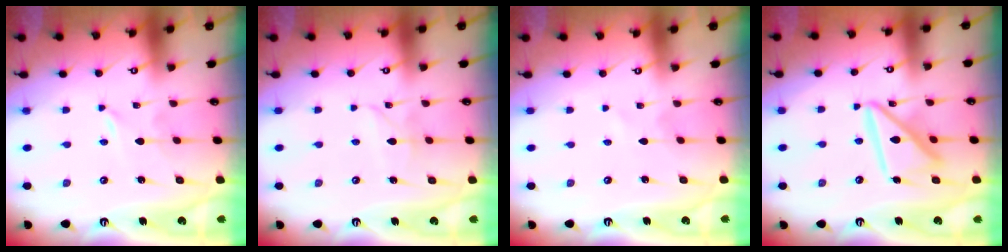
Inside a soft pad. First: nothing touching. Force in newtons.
{"total": 2.7, "press": 2.7, "slide": 0.3}
{"total": 0.0}
{"total": 14.4, "press": 14.3, "slide": 1.5}